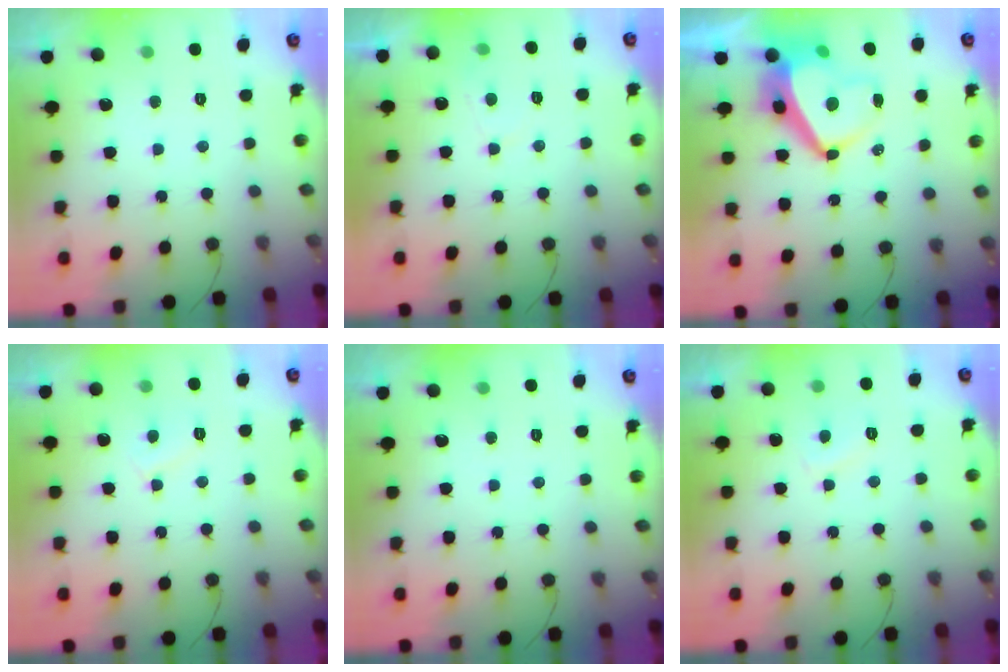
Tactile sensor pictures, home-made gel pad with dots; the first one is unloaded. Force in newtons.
{"total": 2.1, "press": 2.0, "slide": 0.6}
{"total": 10.4, "press": 10.3, "slide": 0.9}
{"total": 5.5, "press": 5.5, "slide": 0.6}
{"total": 0.0}
{"total": 4.0, "press": 3.9, "slide": 0.7}